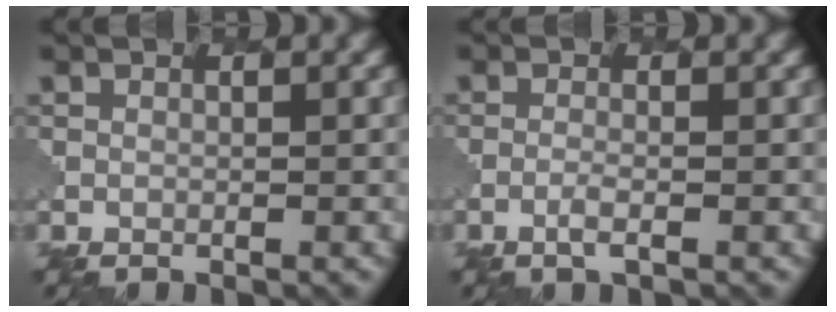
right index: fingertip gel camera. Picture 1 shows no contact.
{"total": 1.1, "force": [-0.4, 0.3, 1.0], "torque": [-0.016, 0.003, -0.014]}